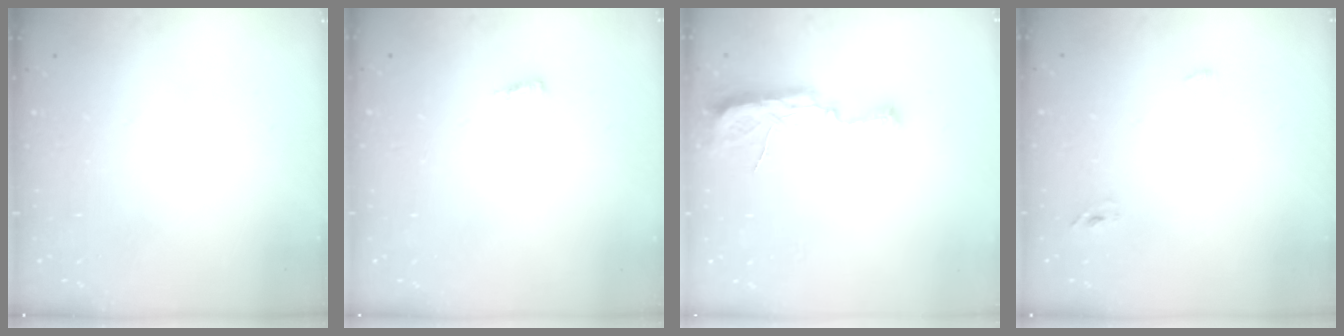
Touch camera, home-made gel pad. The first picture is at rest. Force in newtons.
{"total": 2.7, "press": 2.5, "slide": 1.0}
{"total": 7.9, "press": 7.8, "slide": 0.8}
{"total": 2.9, "press": 2.7, "slide": 1.0}